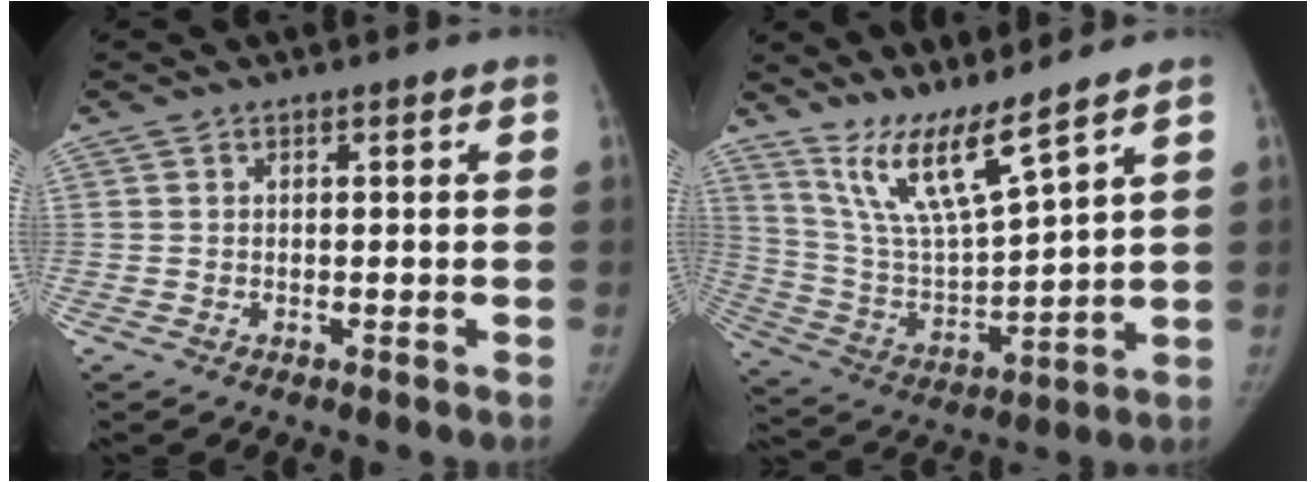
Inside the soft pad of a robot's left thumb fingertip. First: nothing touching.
{"total": 12.4, "force": [9.6, 0.8, 7.9], "torque": [-0.143, -0.068, 0.198]}